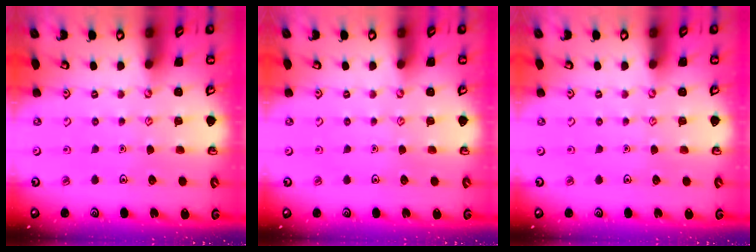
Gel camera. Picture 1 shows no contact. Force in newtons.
{"total": 0.0}
{"total": 0.0}